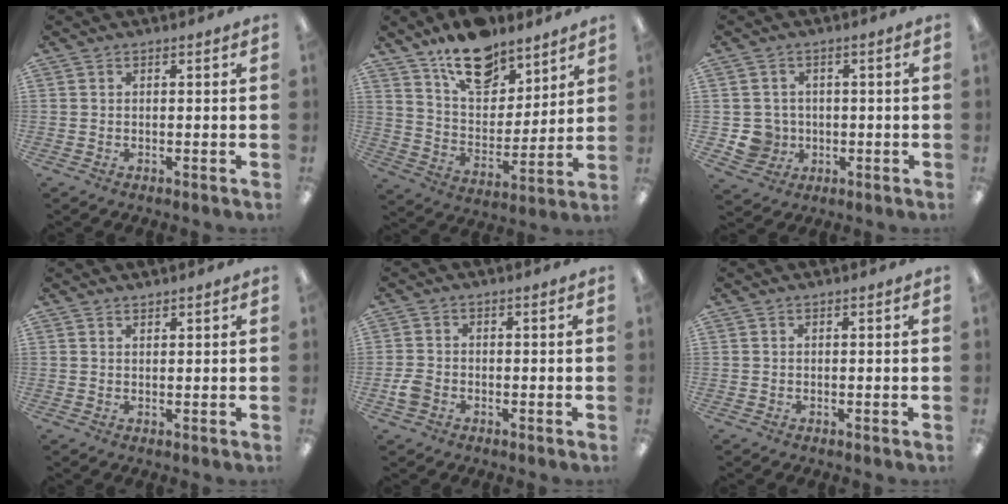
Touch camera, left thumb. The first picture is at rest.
{"total": 16.0, "force": [12.1, 8.0, 6.8], "torque": [-0.103, -0.077, 0.217]}
{"total": 5.8, "force": [-0.5, 5.6, 1.2], "torque": [-0.038, 0.010, -0.003]}
{"total": 1.1, "force": [1.1, 0.1, 0.0], "torque": [0.000, -0.002, 0.020]}
{"total": 3.1, "force": [-1.2, 2.3, 1.7], "torque": [-0.034, 0.006, -0.022]}
{"total": 0.0}